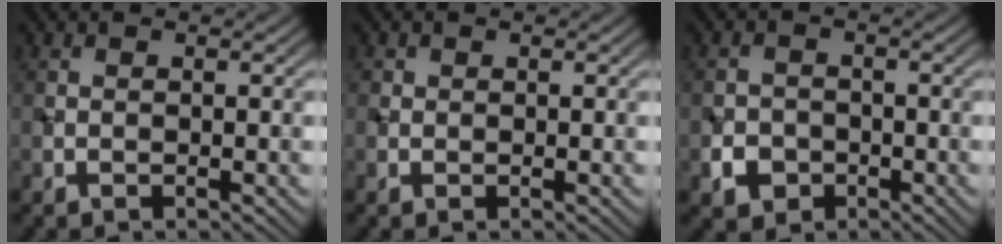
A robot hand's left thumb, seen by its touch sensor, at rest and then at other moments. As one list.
[{"total": 0.7, "force": [0.2, 0.7, 0.1], "torque": [0.000, -0.002, -0.001]}, {"total": 3.0, "force": [-1.5, 2.4, 1.0], "torque": [-0.017, -0.004, -0.029]}]